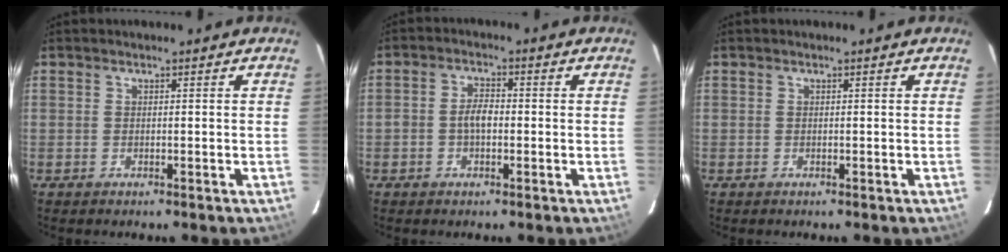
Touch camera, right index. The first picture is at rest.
{"total": 3.4, "force": [-0.8, 1.9, 2.8], "torque": [-0.057, 0.009, -0.014]}
{"total": 0.0}